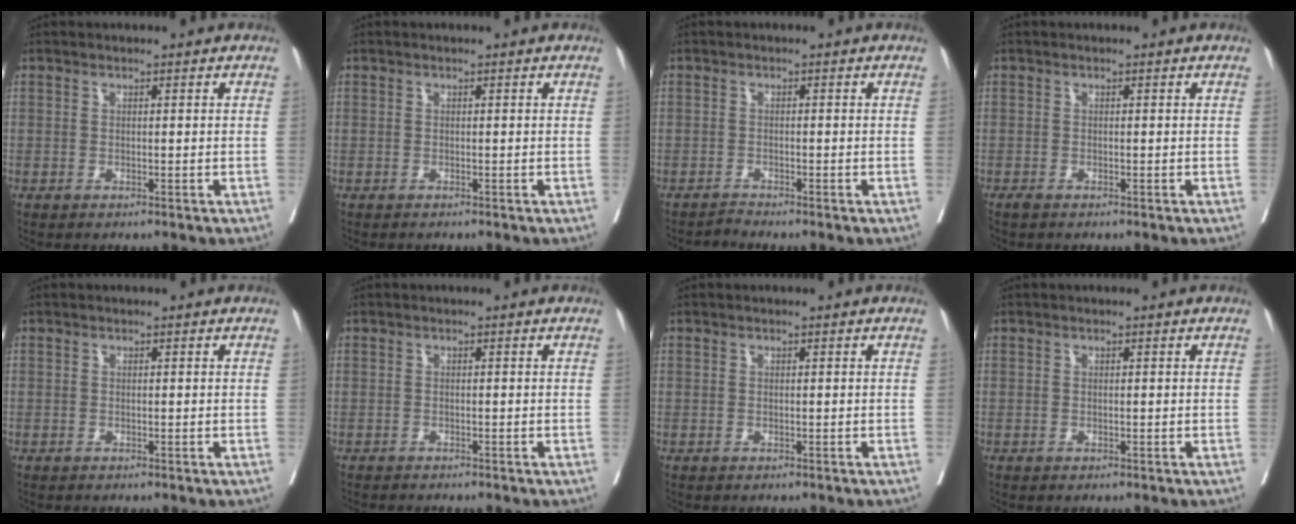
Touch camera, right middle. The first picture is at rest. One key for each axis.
{"total": 0.6, "fx": -0.6, "fy": 0.1, "fz": 0.1, "tx": -0.001, "ty": -0.001, "tz": -0.011}
{"total": 1.0, "fx": -0.8, "fy": -0.5, "fz": -0.4, "tx": 0.008, "ty": -0.009, "tz": -0.013}
{"total": 0.6, "fx": -0.5, "fy": 0.1, "fz": 0.2, "tx": -0.012, "ty": -0.003, "tz": -0.011}
{"total": 0.0}
{"total": 3.4, "fx": -3.0, "fy": 0.4, "fz": 1.4, "tx": -0.020, "ty": -0.004, "tz": -0.037}
{"total": 0.5, "fx": -0.5, "fy": 0.1, "fz": 0.2, "tx": -0.001, "ty": -0.002, "tz": -0.009}
{"total": 0.0}